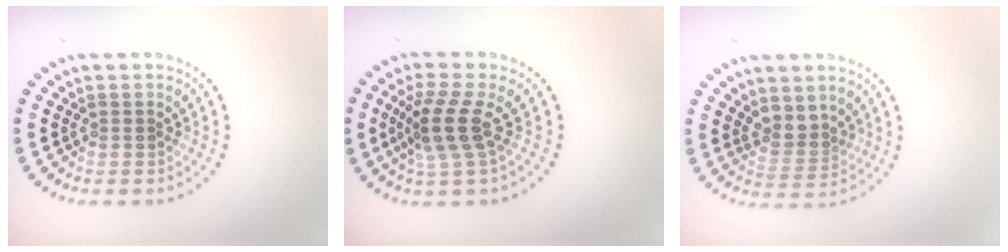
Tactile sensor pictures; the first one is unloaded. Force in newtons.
{"total": 3.7, "press": 2.8, "slide": 2.3}
{"total": 2.4, "press": 2.0, "slide": 1.4}